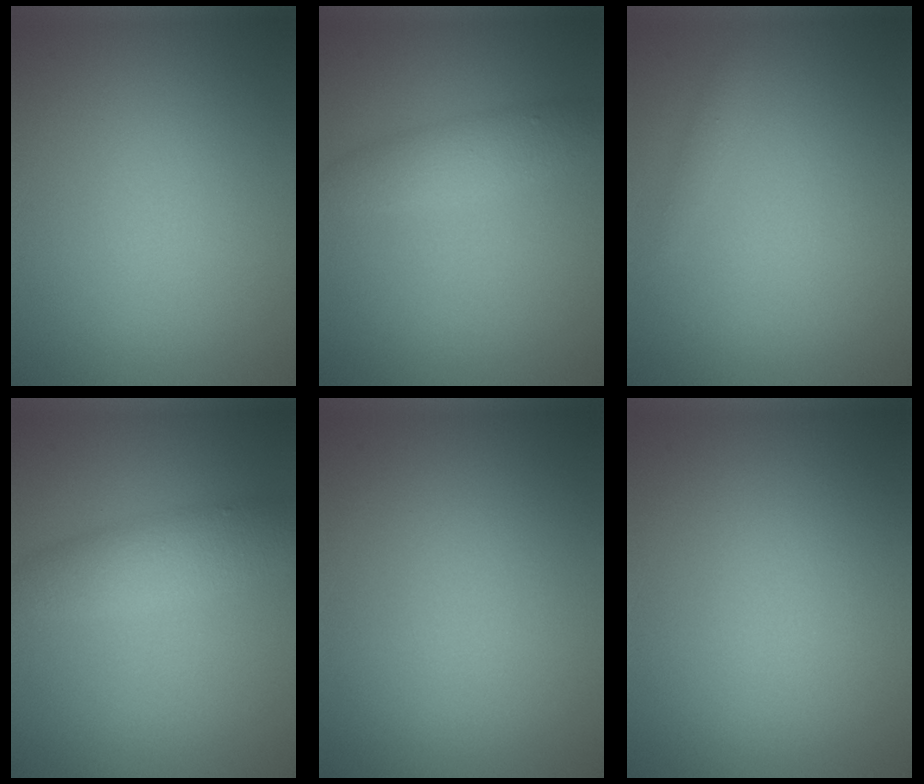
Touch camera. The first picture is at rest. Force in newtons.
{"total": 2.8, "press": 2.8, "slide": 0.0}
{"total": 0.6, "press": 0.6, "slide": 0.0}
{"total": 3.9, "press": 3.9, "slide": 0.0}
{"total": 0.0}
{"total": 0.0}